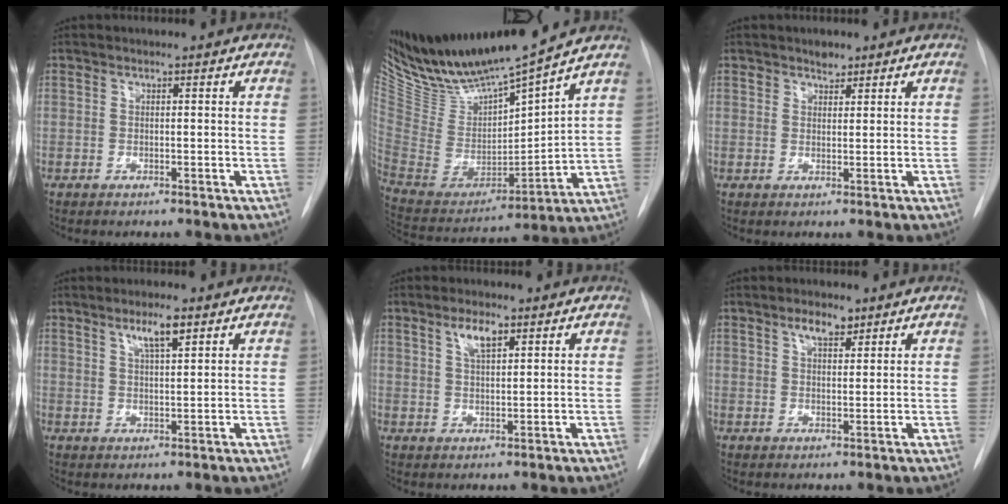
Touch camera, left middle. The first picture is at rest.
{"total": 17.7, "force": [15.9, 0.4, 7.8], "torque": [-0.150, -0.027, 0.311]}
{"total": 1.9, "force": [1.5, 1.0, 0.6], "torque": [-0.007, -0.002, 0.022]}
{"total": 4.0, "force": [2.4, 0.4, 3.2], "torque": [-0.059, 0.001, 0.041]}
{"total": 3.8, "force": [2.1, 1.2, 2.9], "torque": [-0.058, 0.002, 0.039]}
{"total": 3.3, "force": [2.2, 1.3, 2.1], "torque": [-0.039, 0.002, 0.036]}